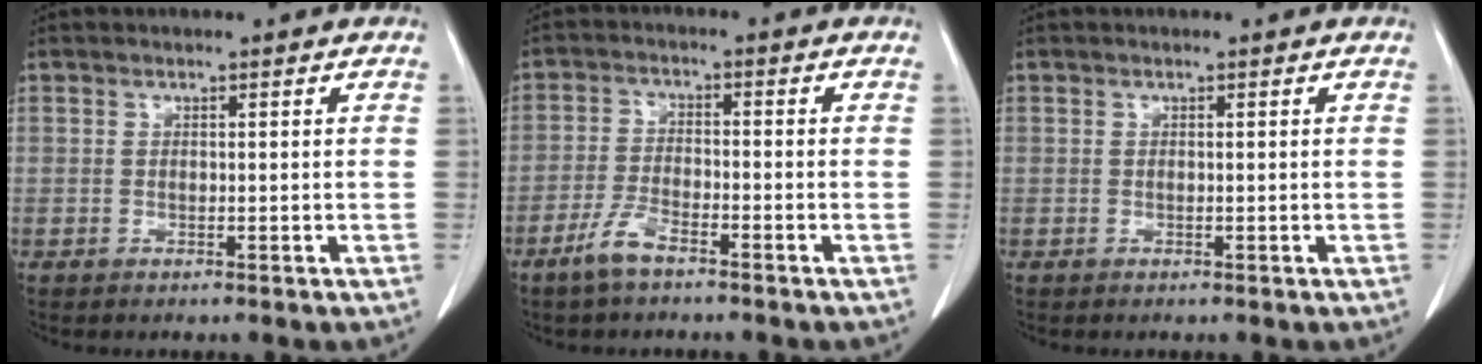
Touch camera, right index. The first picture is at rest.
{"total": 4.5, "force": [-3.4, 0.9, 2.9], "torque": [-0.065, -0.003, -0.067]}
{"total": 0.0}